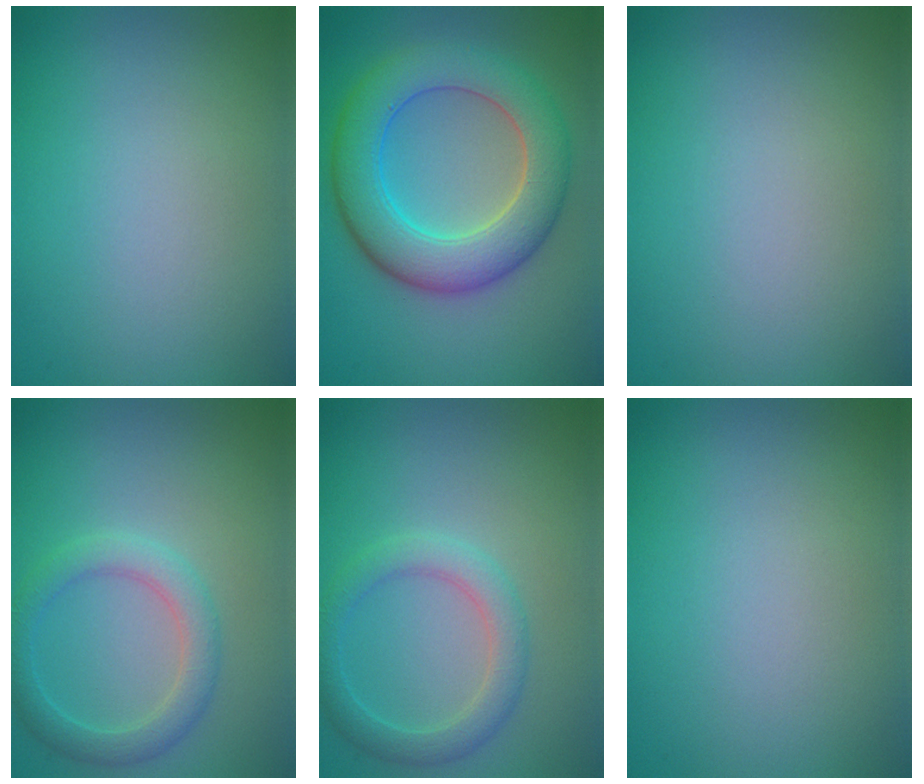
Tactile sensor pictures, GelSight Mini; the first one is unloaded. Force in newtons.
{"total": 7.8, "press": 7.8, "slide": 0.3}
{"total": 0.0}
{"total": 2.8, "press": 2.8, "slide": 0.0}
{"total": 2.8, "press": 2.8, "slide": 0.0}
{"total": 0.0}